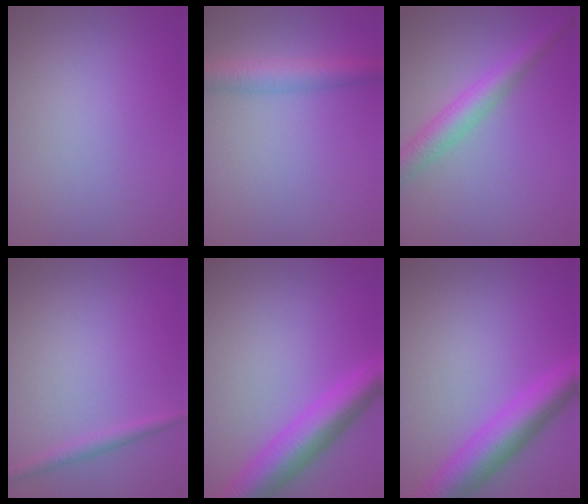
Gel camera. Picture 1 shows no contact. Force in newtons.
{"total": 3.8, "press": 3.8, "slide": 0.1}
{"total": 3.8, "press": 3.8, "slide": 0.1}
{"total": 1.4, "press": 1.4, "slide": 0.1}
{"total": 6.4, "press": 6.4, "slide": 0.2}
{"total": 6.4, "press": 6.4, "slide": 0.2}